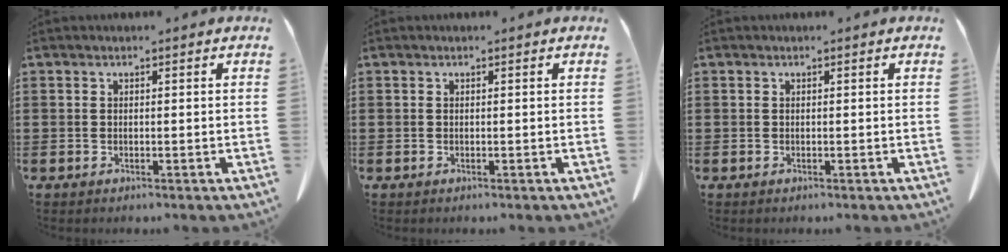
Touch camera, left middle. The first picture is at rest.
{"total": 0.0}
{"total": 0.0}